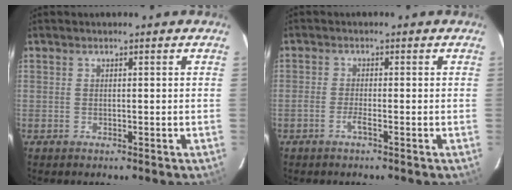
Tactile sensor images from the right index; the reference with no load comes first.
{"total": 1.8, "force": [-1.1, 0.0, 1.4], "torque": [-0.037, 0.000, -0.026]}